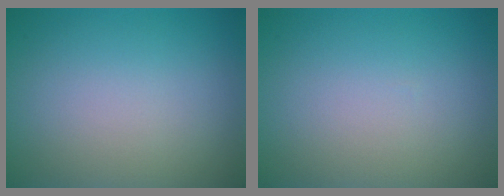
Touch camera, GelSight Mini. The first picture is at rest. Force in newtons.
{"total": 0.0}